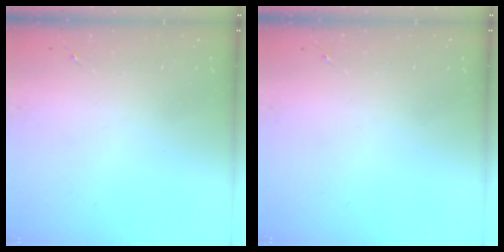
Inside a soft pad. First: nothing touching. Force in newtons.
{"total": 0.0}